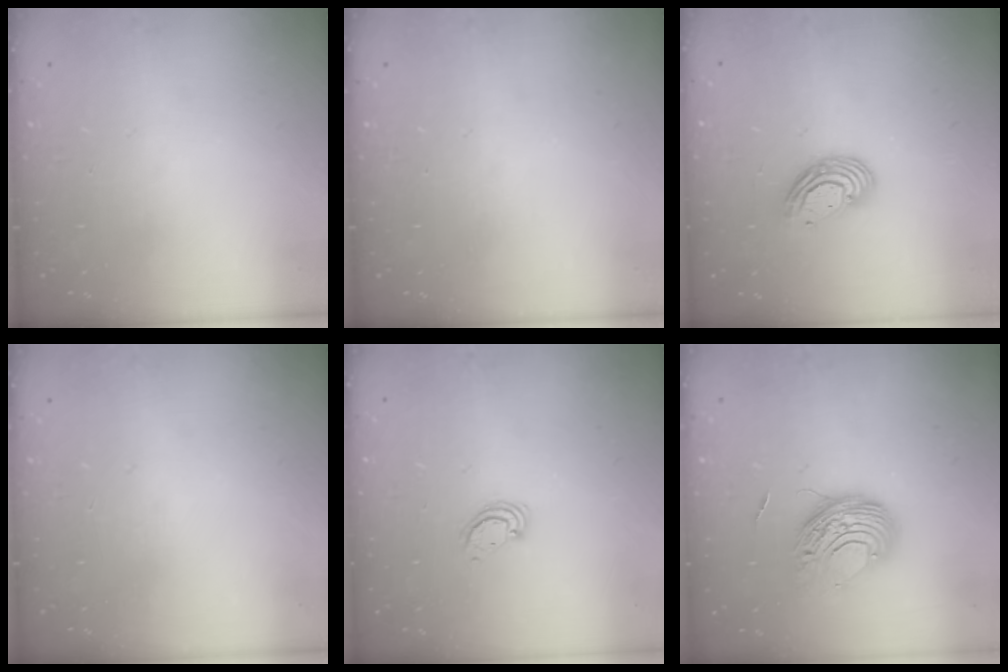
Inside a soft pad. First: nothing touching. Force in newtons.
{"total": 0.0}
{"total": 9.0, "press": 9.0, "slide": 0.7}
{"total": 0.0}
{"total": 2.6, "press": 2.6, "slide": 0.3}
{"total": 9.4, "press": 9.4, "slide": 0.8}